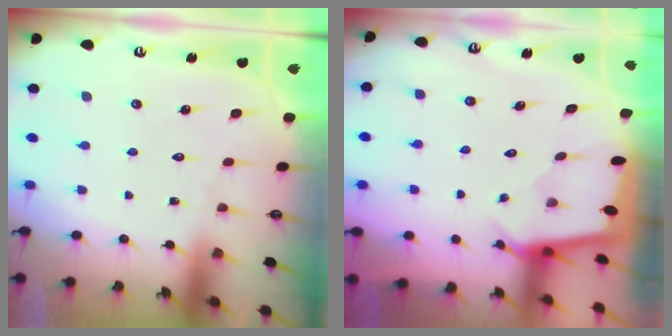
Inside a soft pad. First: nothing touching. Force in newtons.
{"total": 1.7, "press": 1.7, "slide": 0.2}